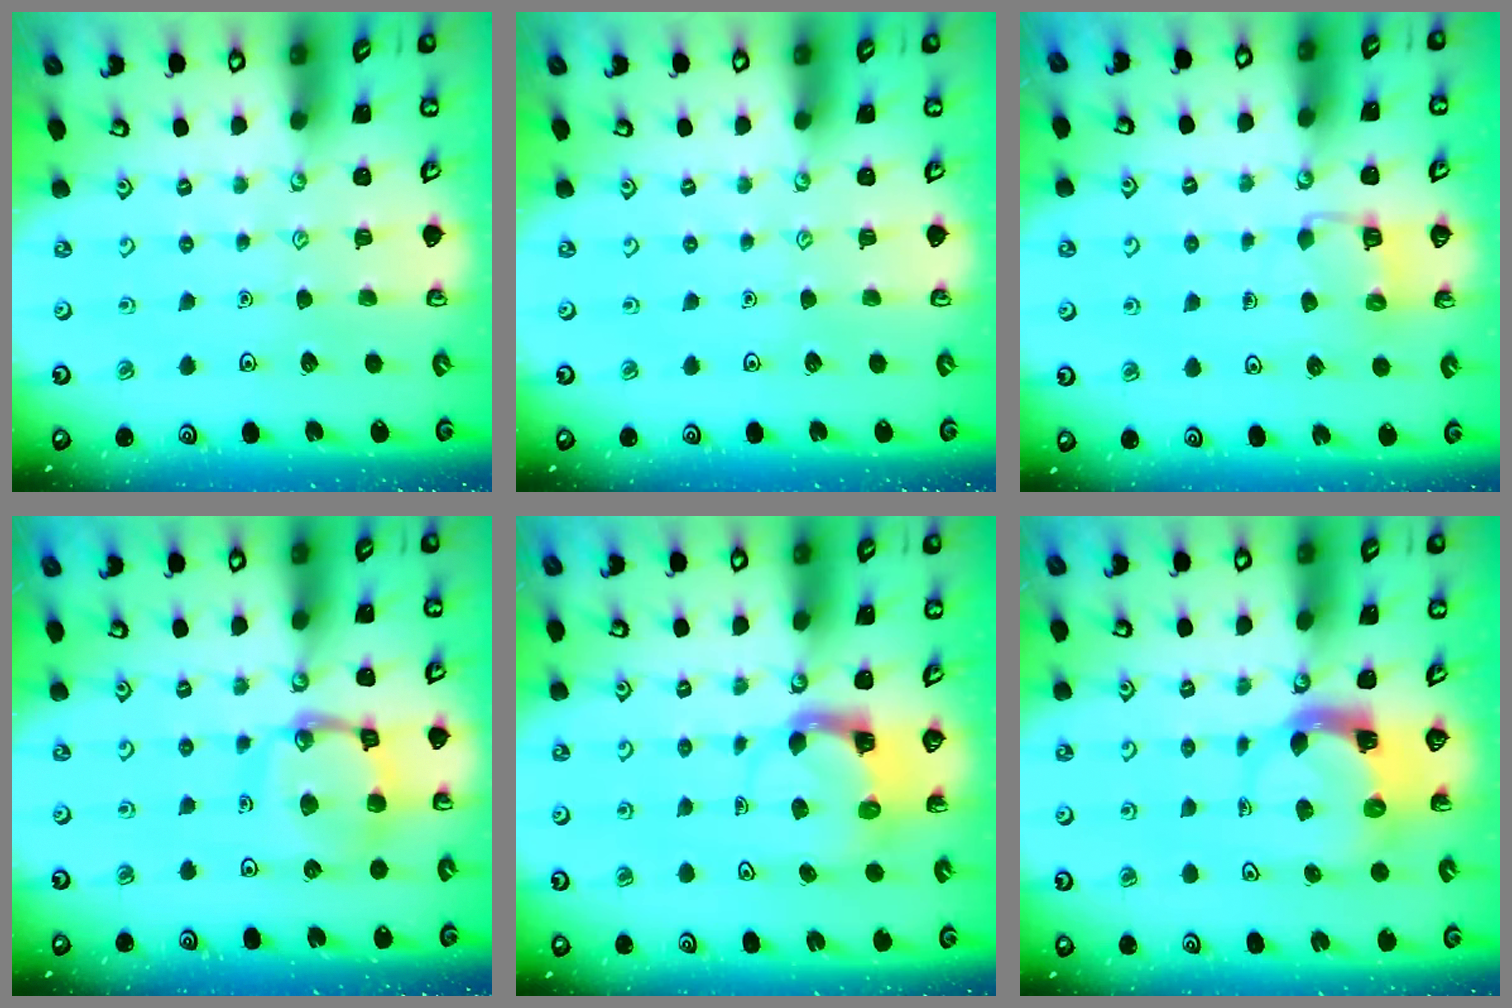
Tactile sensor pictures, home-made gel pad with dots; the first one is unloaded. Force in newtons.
{"total": 0.0}
{"total": 5.5, "press": 5.5, "slide": 0.6}
{"total": 13.4, "press": 13.4, "slide": 1.3}
{"total": 3.8, "press": 3.8, "slide": 0.3}
{"total": 5.2, "press": 5.1, "slide": 1.1}